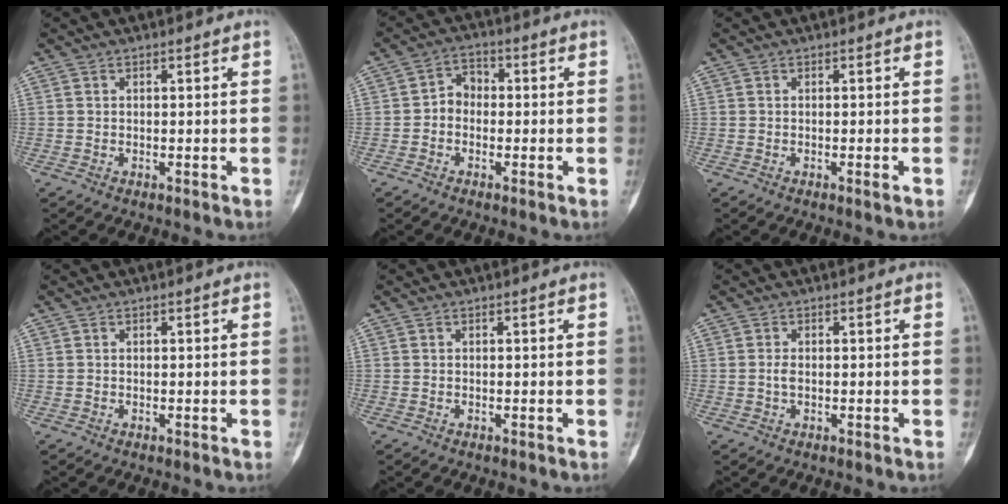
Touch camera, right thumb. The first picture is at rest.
{"total": 4.2, "force": [-0.7, 3.5, 2.2], "torque": [-0.017, 0.020, -0.026]}
{"total": 1.0, "force": [-0.5, 0.0, 0.9], "torque": [-0.014, -0.002, -0.005]}
{"total": 0.0}
{"total": 0.0}
{"total": 1.3, "force": [-0.1, 0.7, 1.1], "torque": [-0.023, 0.000, -0.001]}